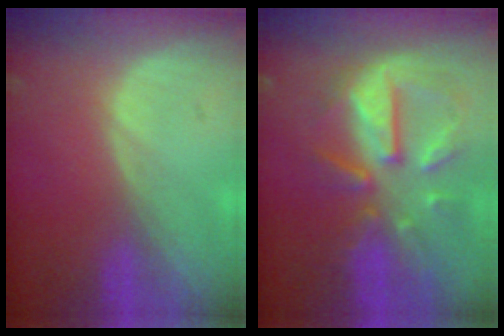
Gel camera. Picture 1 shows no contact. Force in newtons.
{"total": 10.3, "press": 9.3, "slide": 4.5}